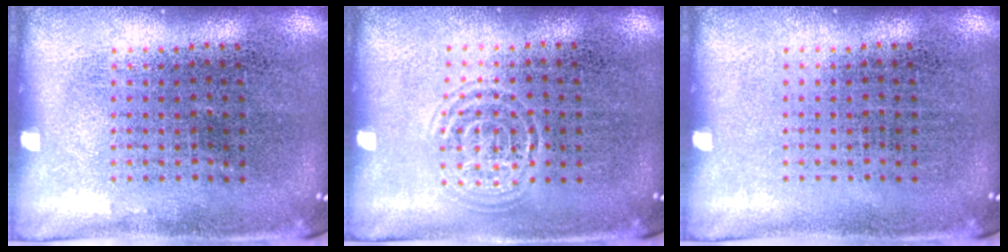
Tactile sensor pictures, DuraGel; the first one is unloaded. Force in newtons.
{"total": 1.5, "press": 1.4, "slide": 0.1}
{"total": 0.0}